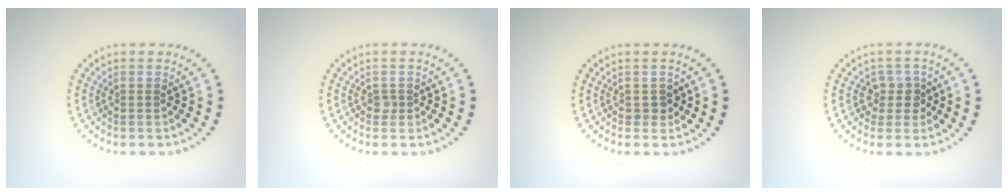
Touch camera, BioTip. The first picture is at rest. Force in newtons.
{"total": 0.7, "press": 0.5, "slide": 0.4}
{"total": 1.1, "press": 1.0, "slide": 0.5}
{"total": 2.0, "press": 1.6, "slide": 1.2}